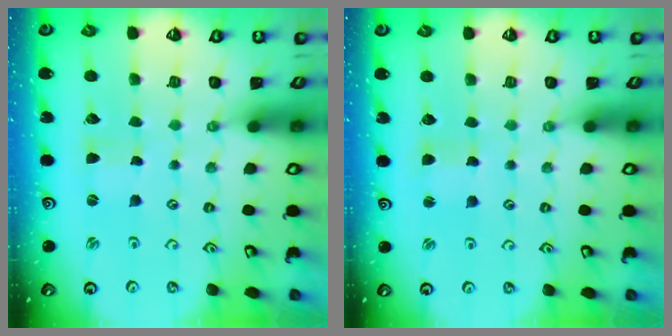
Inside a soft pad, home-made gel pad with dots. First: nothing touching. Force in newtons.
{"total": 1.7, "press": 1.7, "slide": 0.2}